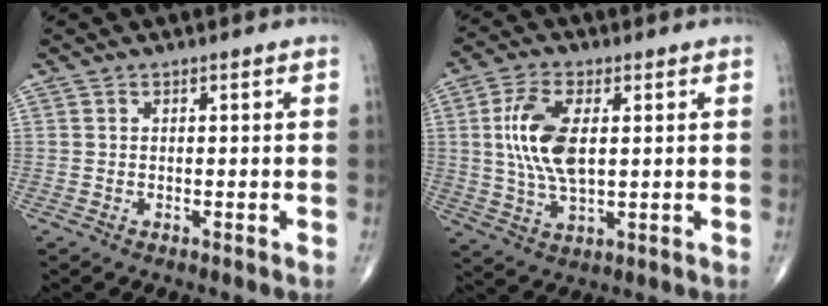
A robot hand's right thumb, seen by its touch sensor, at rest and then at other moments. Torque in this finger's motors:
{"motor_torque": [1.94, 1.85, 1.48, 0.03, 0.12]}